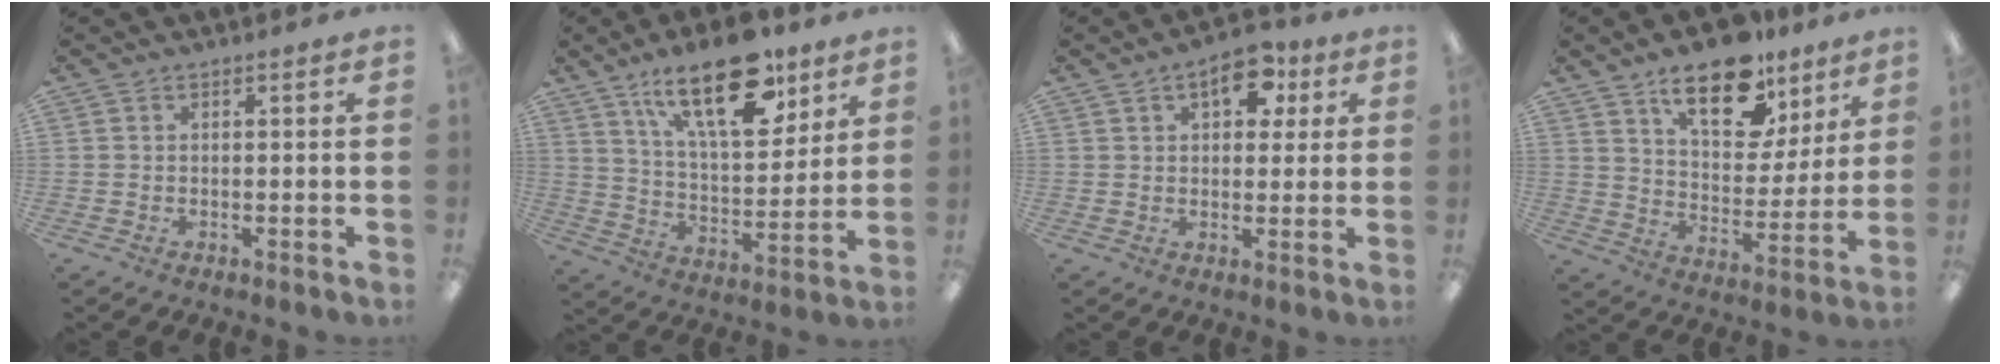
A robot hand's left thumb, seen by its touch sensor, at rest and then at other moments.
{"total": 21.7, "force": [13.2, 9.4, 14.4], "torque": [-0.226, -0.061, 0.218]}
{"total": 9.4, "force": [4.2, 5.2, 6.6], "torque": [-0.077, -0.009, 0.068]}
{"total": 18.1, "force": [12.0, 8.9, 10.1], "torque": [-0.149, -0.061, 0.207]}